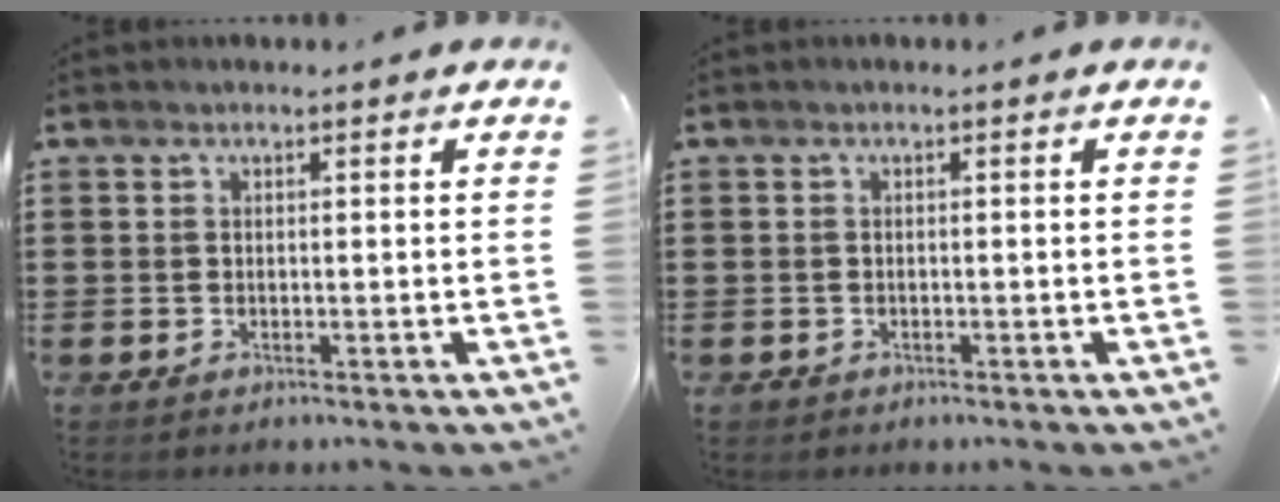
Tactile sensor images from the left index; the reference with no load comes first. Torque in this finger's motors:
{"motor_torque": [0.07, 0.04, -0.01, -0.01]}